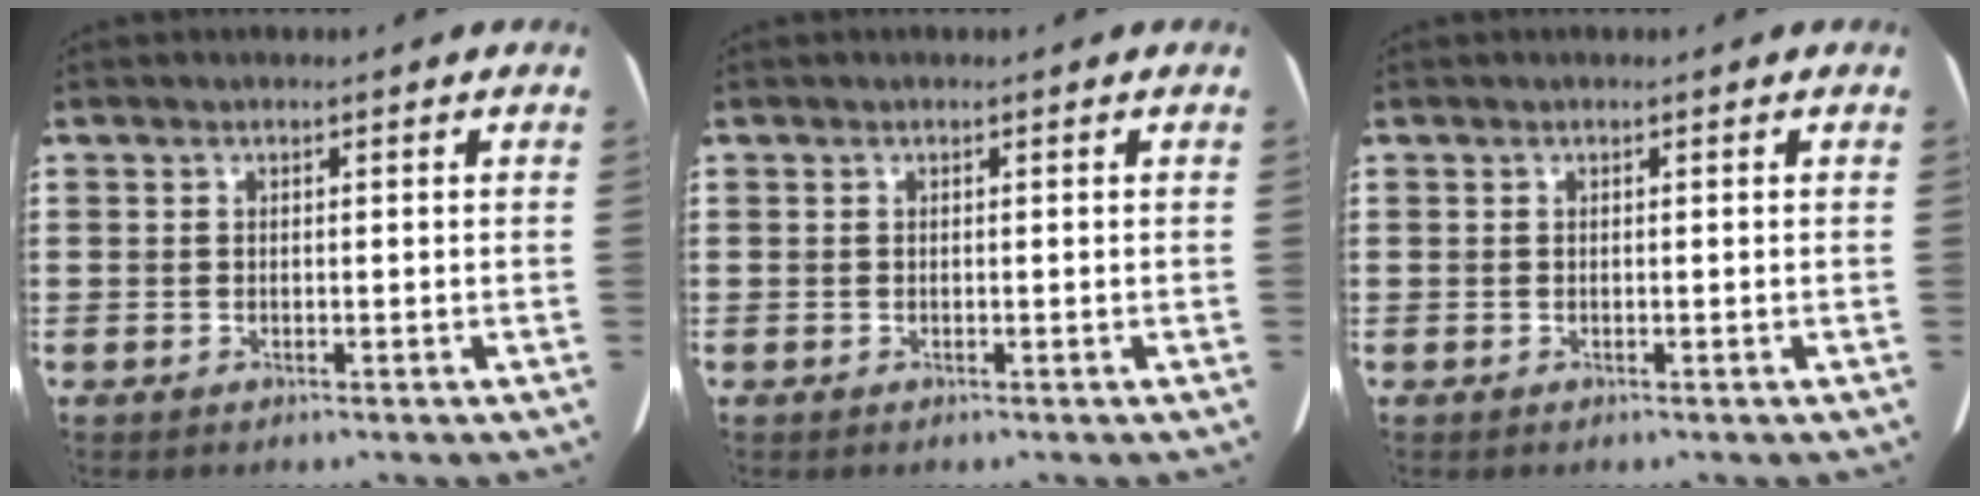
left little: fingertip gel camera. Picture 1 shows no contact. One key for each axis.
{"total": 0.0}
{"total": 0.0}